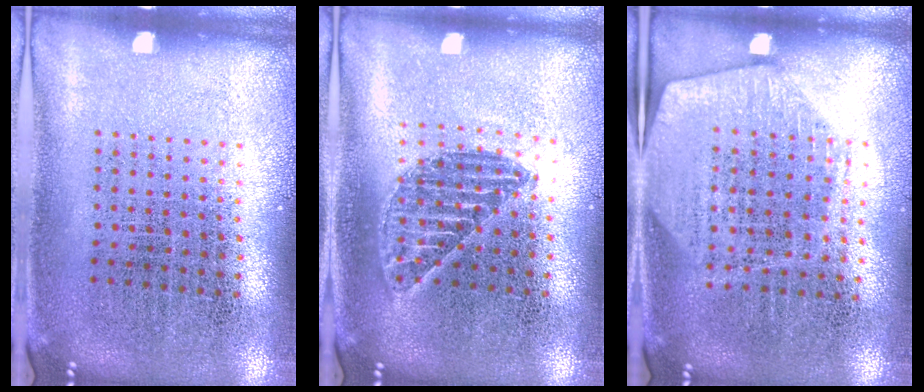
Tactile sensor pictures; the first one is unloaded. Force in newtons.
{"total": 1.2, "press": 1.1, "slide": 0.4}
{"total": 1.9, "press": 1.7, "slide": 0.9}